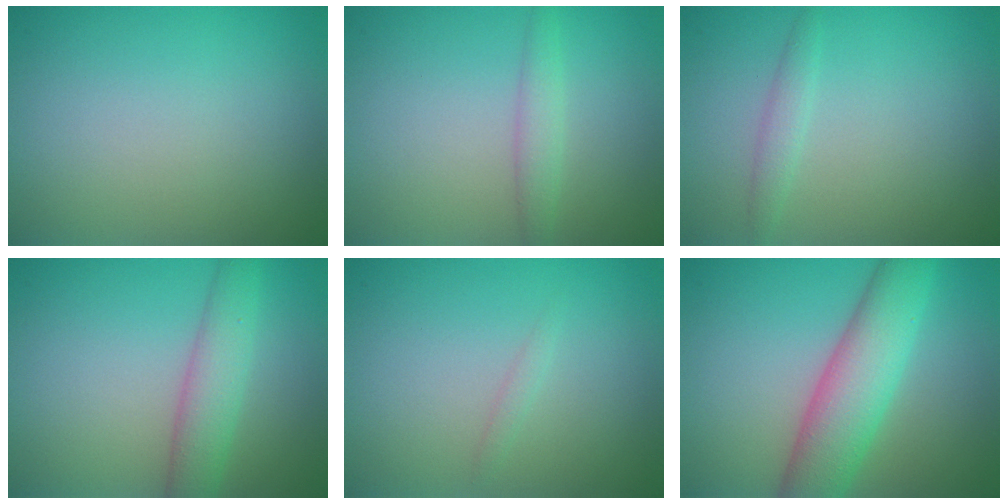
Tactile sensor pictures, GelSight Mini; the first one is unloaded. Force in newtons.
{"total": 1.7, "press": 1.6, "slide": 0.2}
{"total": 1.3, "press": 1.3, "slide": 0.0}
{"total": 3.8, "press": 3.8, "slide": 0.1}
{"total": 0.6, "press": 0.6, "slide": 0.1}
{"total": 6.9, "press": 6.9, "slide": 0.1}